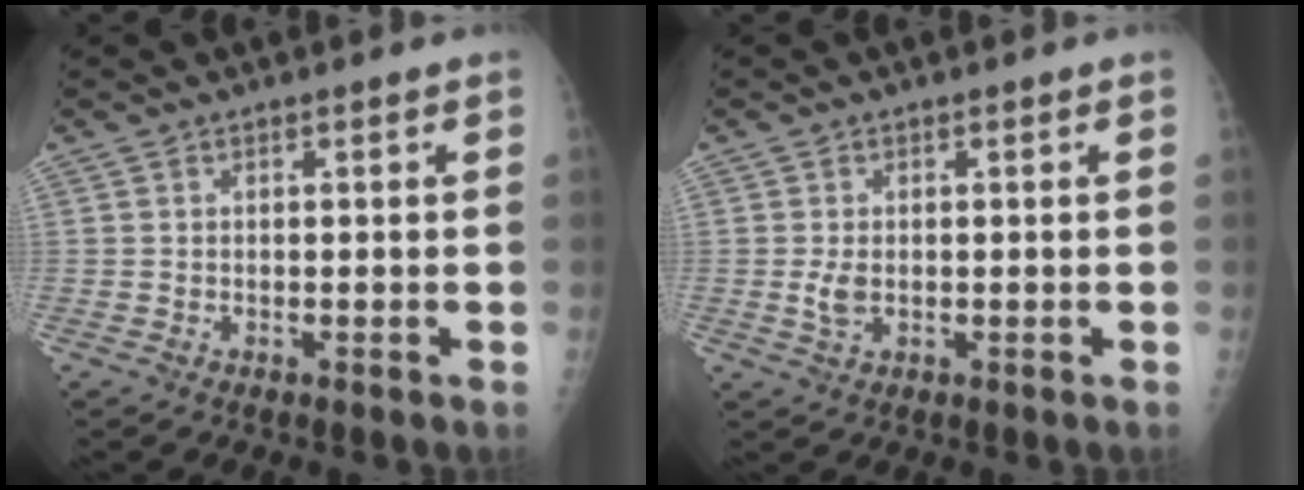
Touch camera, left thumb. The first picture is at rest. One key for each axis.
{"total": 2.8, "fx": -0.1, "fy": 1.7, "fz": 2.2, "tx": -0.043, "ty": -0.005, "tz": -0.001}